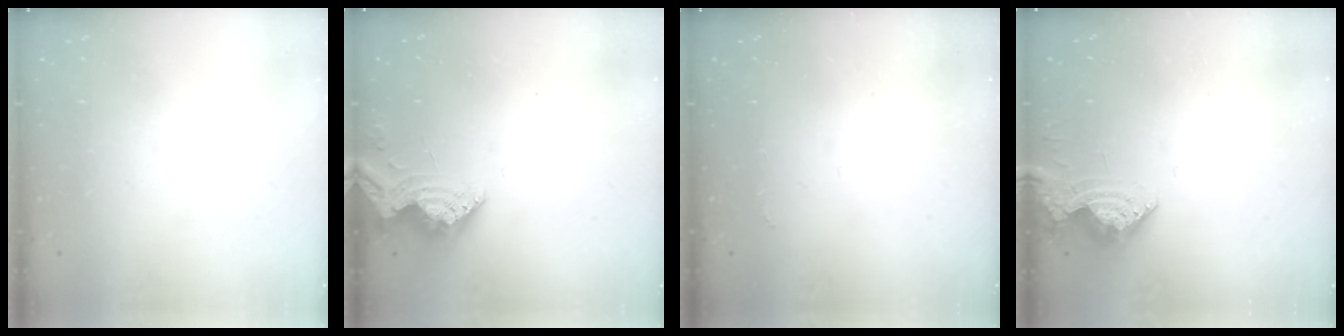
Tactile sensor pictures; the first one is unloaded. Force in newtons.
{"total": 8.0, "press": 8.0, "slide": 0.9}
{"total": 1.9, "press": 1.8, "slide": 0.4}
{"total": 9.9, "press": 9.8, "slide": 0.7}